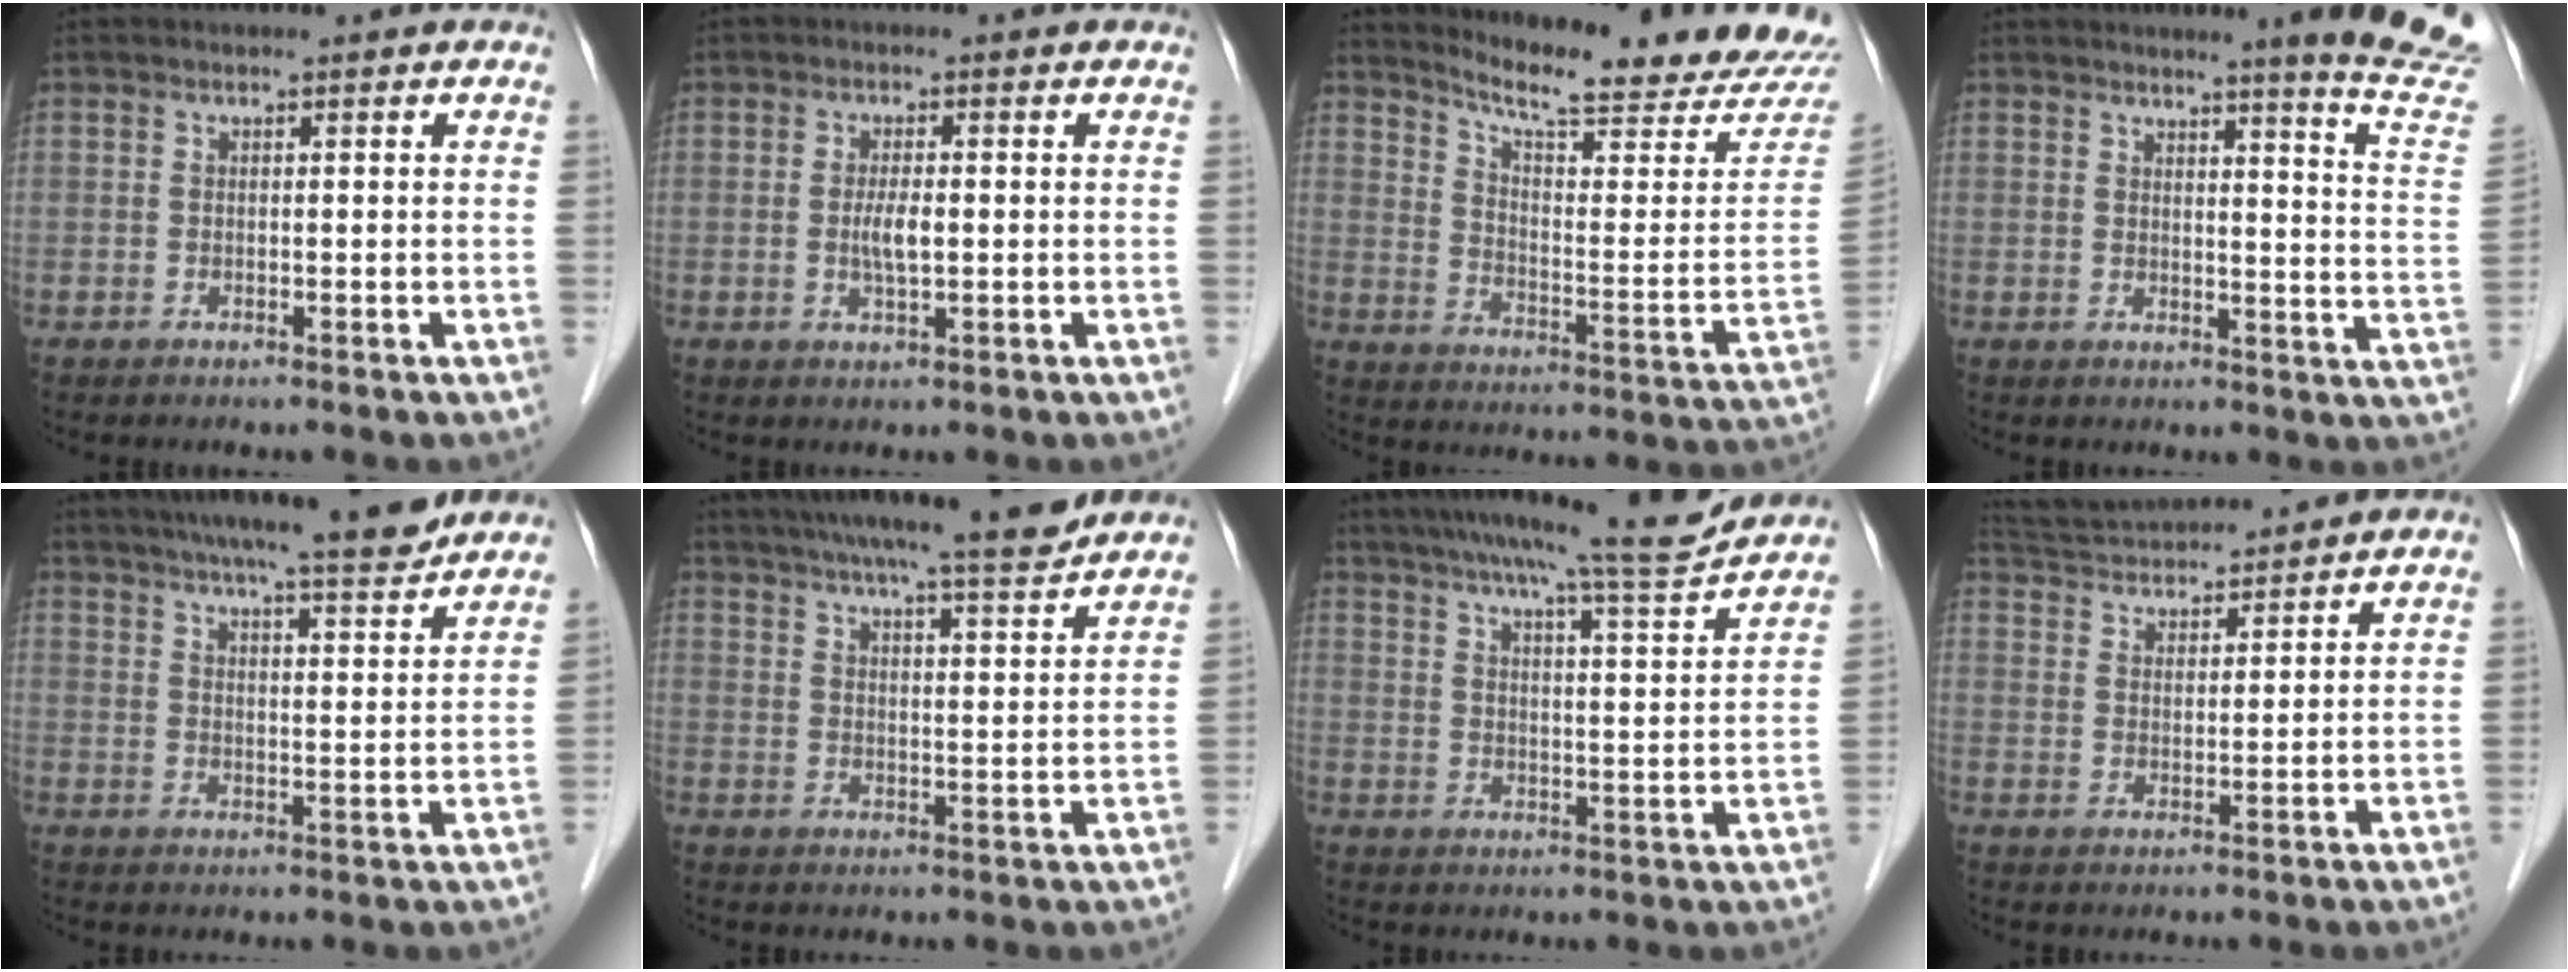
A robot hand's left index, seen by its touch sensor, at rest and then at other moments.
{"total": 3.0, "force": [-0.2, 0.6, 2.9], "torque": [-0.058, -0.002, -0.003]}
{"total": 21.0, "force": [20.0, 0.3, 6.6], "torque": [-0.108, -0.096, 0.258]}
{"total": 12.6, "force": [11.4, -1.6, 5.0], "torque": [-0.050, -0.094, 0.110]}
{"total": 15.4, "force": [13.7, 0.6, 7.1], "torque": [-0.111, 0.007, 0.192]}
{"total": 15.2, "force": [13.6, 0.1, 6.7], "torque": [-0.108, 0.005, 0.190]}
{"total": 14.2, "force": [12.9, -0.8, 5.9], "torque": [-0.095, -0.014, 0.180]}
{"total": 10.7, "force": [10.3, 0.7, 2.8], "torque": [-0.064, 0.030, 0.171]}